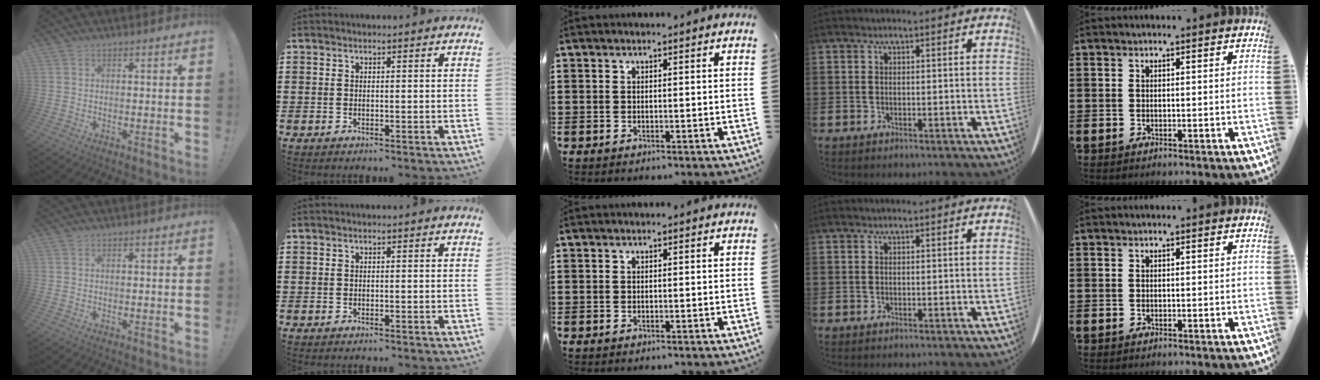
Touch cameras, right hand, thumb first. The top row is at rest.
{}